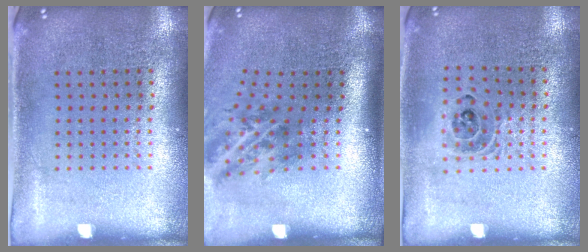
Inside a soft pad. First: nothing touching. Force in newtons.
{"total": 1.9, "press": 1.1, "slide": 1.5}
{"total": 1.2, "press": 1.1, "slide": 0.6}